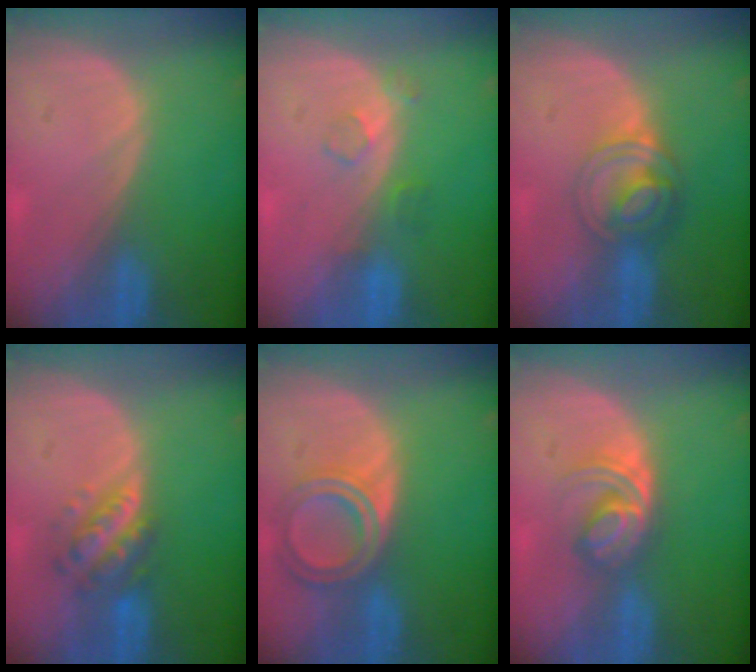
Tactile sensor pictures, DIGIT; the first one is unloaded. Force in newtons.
{"total": 2.5, "press": 2.5, "slide": 0.3}
{"total": 6.3, "press": 5.5, "slide": 3.2}
{"total": 5.8, "press": 5.3, "slide": 2.4}
{"total": 6.4, "press": 5.7, "slide": 2.8}
{"total": 5.9, "press": 5.1, "slide": 3.1}